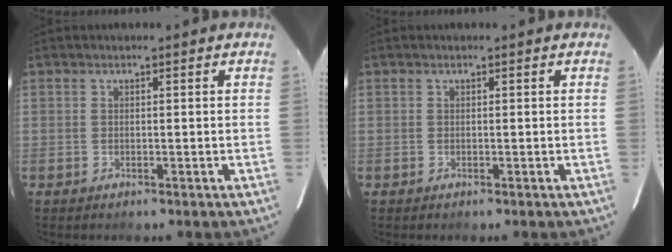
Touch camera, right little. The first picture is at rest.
{"total": 0.0}